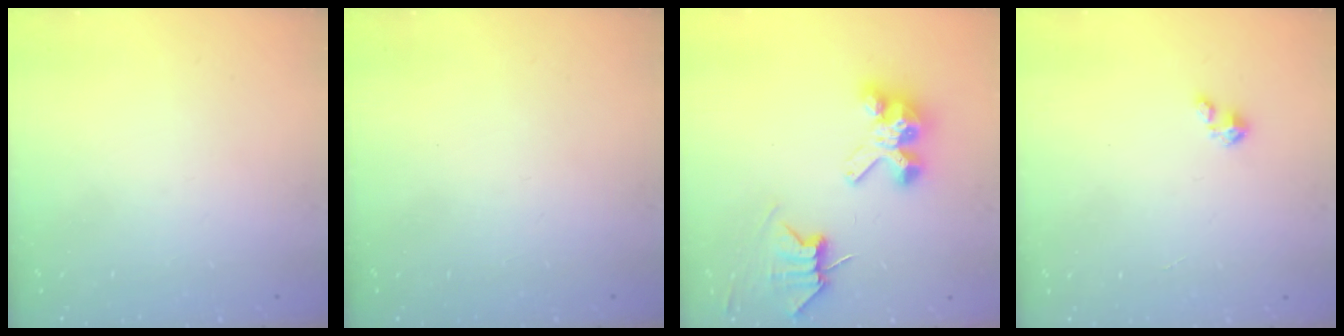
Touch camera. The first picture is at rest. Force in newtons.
{"total": 0.0}
{"total": 7.1, "press": 7.1, "slide": 0.7}
{"total": 1.8, "press": 1.8, "slide": 0.1}